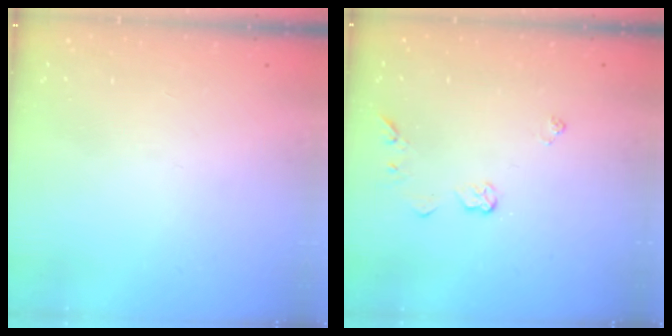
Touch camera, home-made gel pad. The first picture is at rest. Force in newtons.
{"total": 4.2, "press": 4.2, "slide": 0.5}